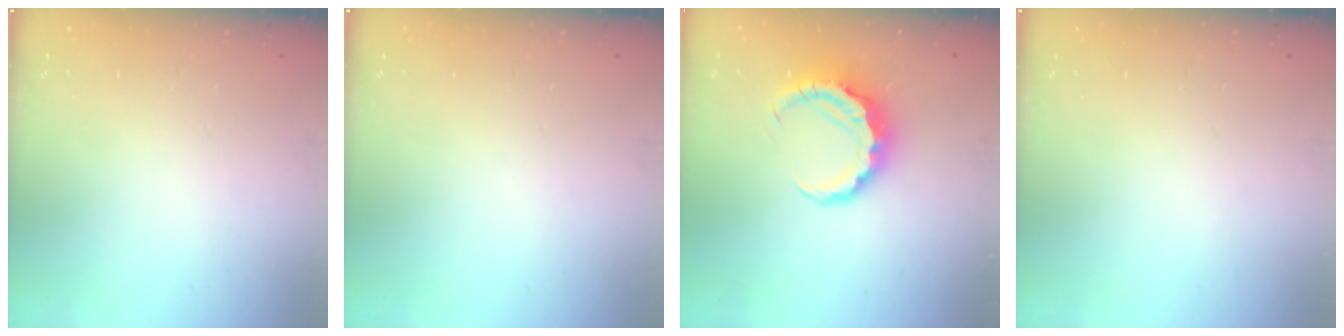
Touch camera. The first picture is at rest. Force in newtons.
{"total": 0.0}
{"total": 8.2, "press": 8.1, "slide": 1.3}
{"total": 0.0}